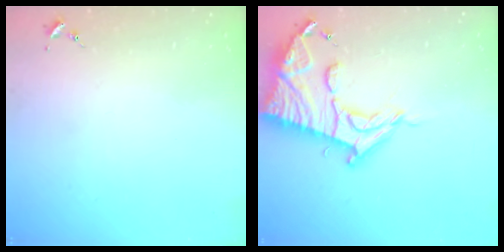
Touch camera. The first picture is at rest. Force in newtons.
{"total": 19.3, "press": 19.3, "slide": 1.6}